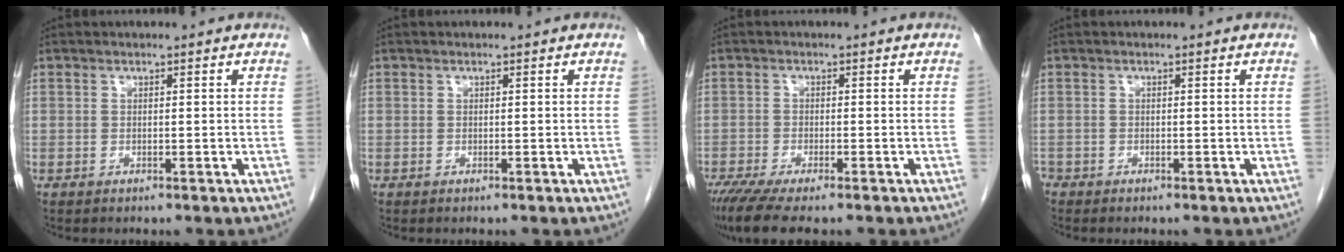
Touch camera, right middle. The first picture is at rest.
{"total": 0.0}
{"total": 7.7, "force": [-6.0, 1.2, 4.7], "torque": [-0.075, -0.017, -0.098]}
{"total": 0.8, "force": [-0.6, 0.4, 0.0], "torque": [0.000, 0.001, -0.012]}